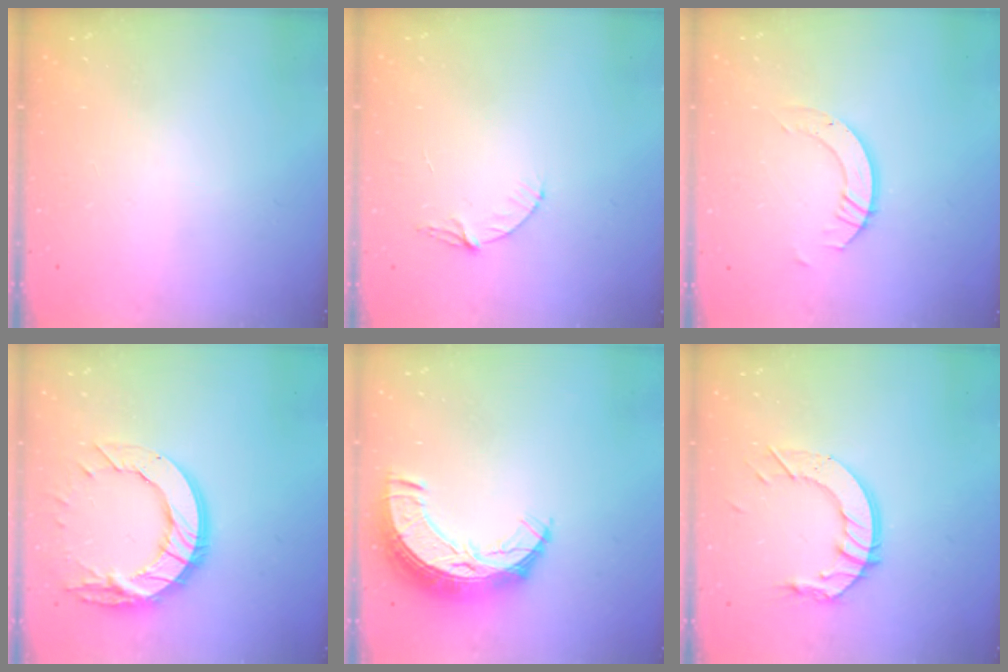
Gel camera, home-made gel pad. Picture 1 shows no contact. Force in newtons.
{"total": 4.7, "press": 4.7, "slide": 0.4}
{"total": 5.0, "press": 5.0, "slide": 0.3}
{"total": 15.9, "press": 15.9, "slide": 1.3}
{"total": 12.4, "press": 12.4, "slide": 1.0}
{"total": 10.6, "press": 10.5, "slide": 1.0}